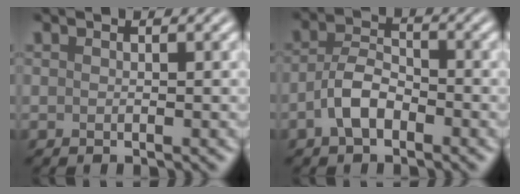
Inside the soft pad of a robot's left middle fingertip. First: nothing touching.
{"total": 3.5, "force": [-1.6, 1.9, 2.5], "torque": [-0.046, 0.009, -0.039]}